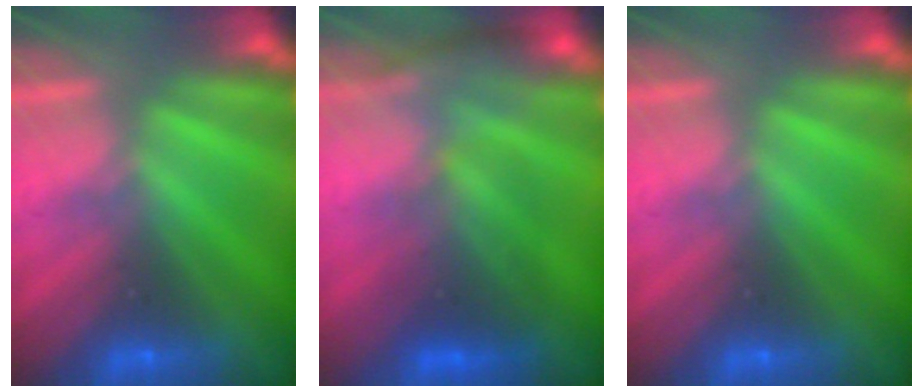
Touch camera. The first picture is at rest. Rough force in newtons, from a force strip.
{"total": 2.6}
{"total": 0.0}